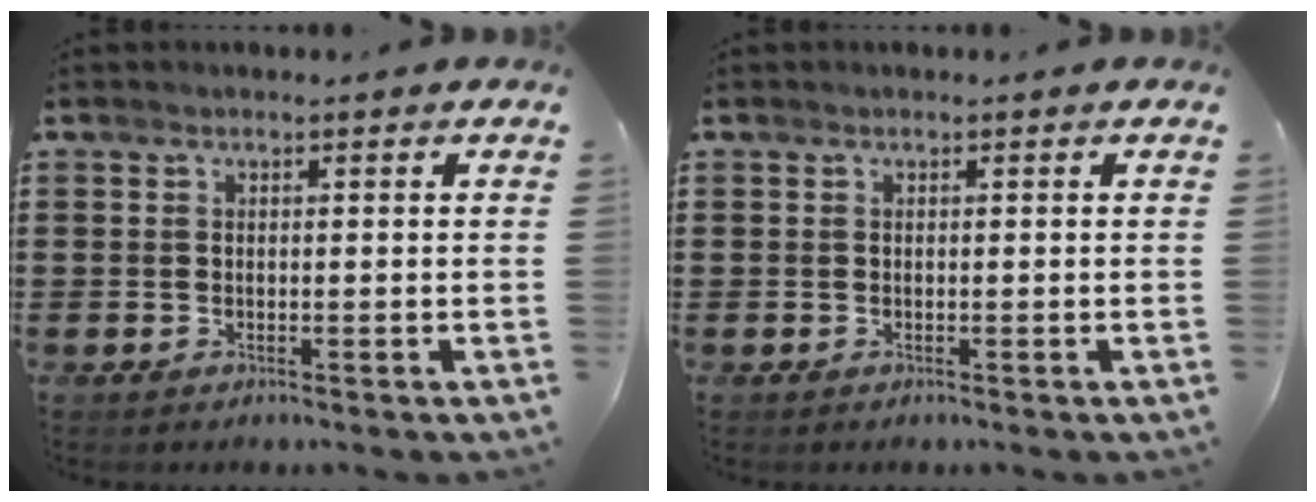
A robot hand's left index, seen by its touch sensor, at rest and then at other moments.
{"total": 0.0}